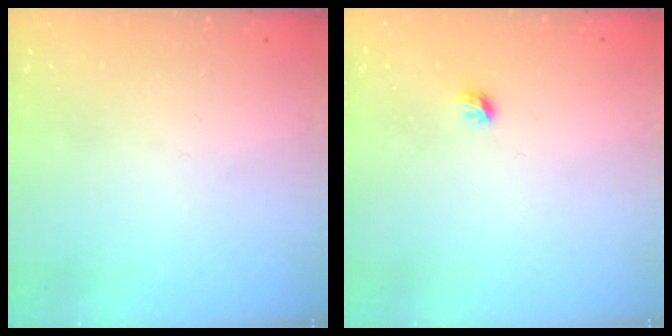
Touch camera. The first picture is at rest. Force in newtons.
{"total": 4.2, "press": 4.1, "slide": 1.0}